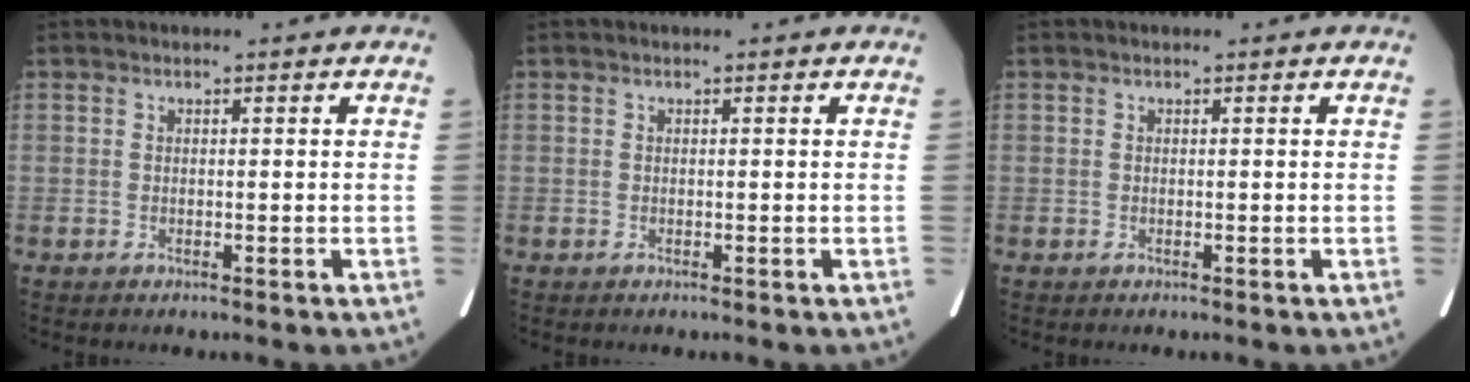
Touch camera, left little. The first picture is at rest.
{"total": 0.0}
{"total": 0.0}